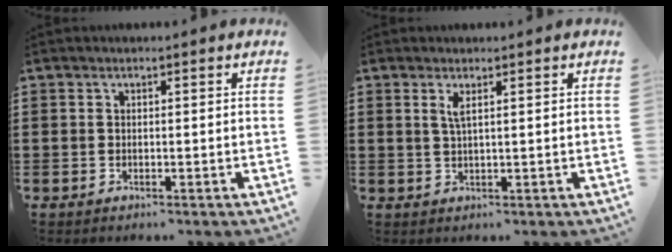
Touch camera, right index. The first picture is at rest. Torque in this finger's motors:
{"motor_torque": [0.54, 0.40, 0.04, 0.03]}